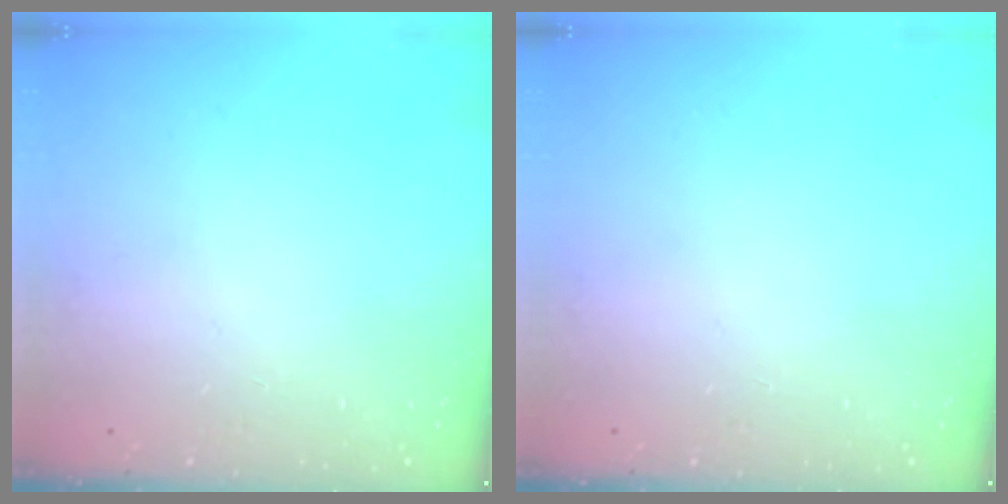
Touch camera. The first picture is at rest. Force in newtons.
{"total": 0.0}